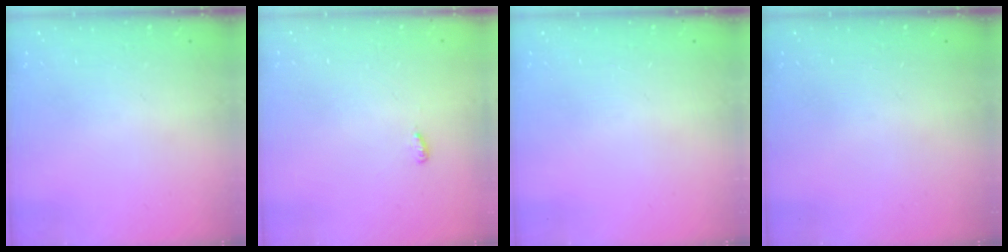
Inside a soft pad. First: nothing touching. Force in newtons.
{"total": 3.2, "press": 3.1, "slide": 0.4}
{"total": 0.0}
{"total": 0.0}